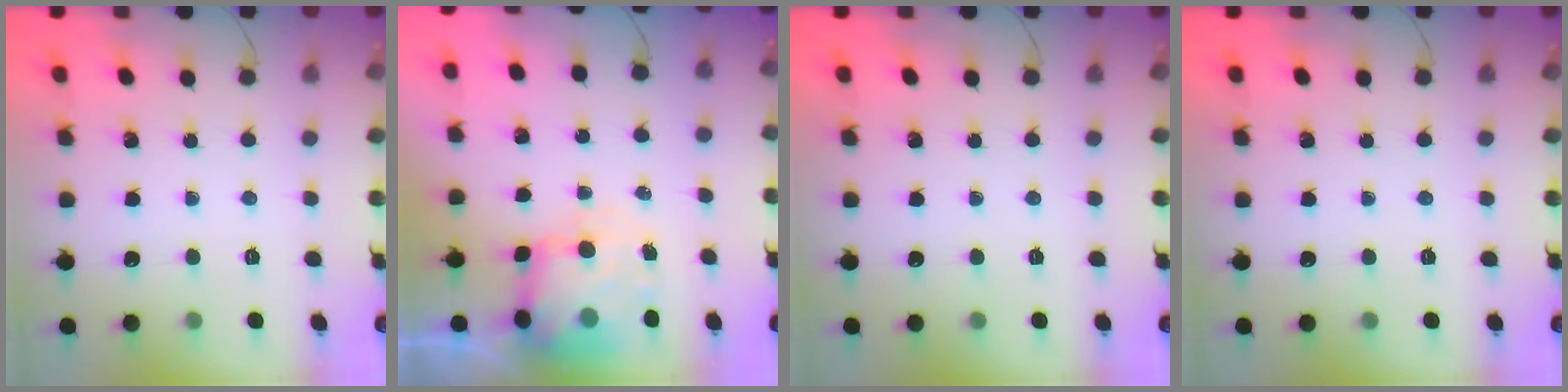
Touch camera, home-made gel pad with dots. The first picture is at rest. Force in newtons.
{"total": 8.2, "press": 8.0, "slide": 1.8}
{"total": 0.0}
{"total": 0.0}